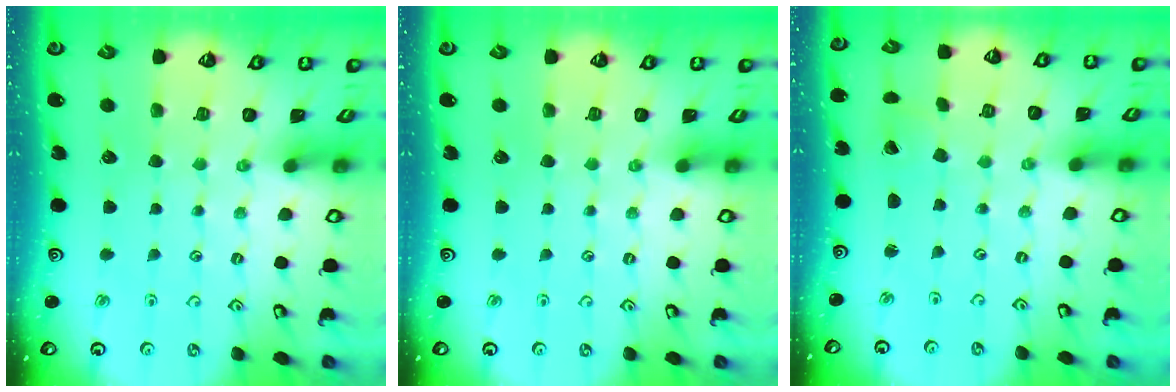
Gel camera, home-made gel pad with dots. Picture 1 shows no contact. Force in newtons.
{"total": 0.0}
{"total": 1.8, "press": 1.7, "slide": 0.1}